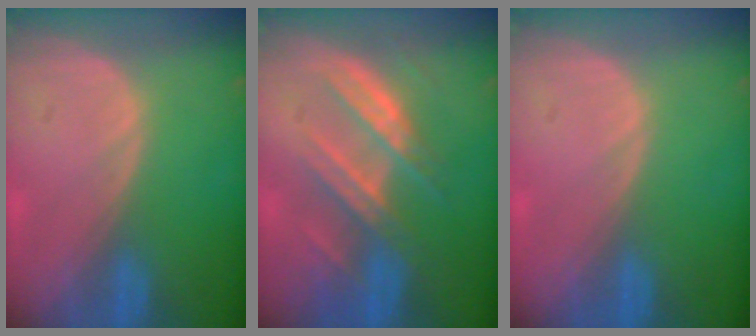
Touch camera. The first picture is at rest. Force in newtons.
{"total": 7.4, "press": 7.2, "slide": 2.0}
{"total": 0.0}